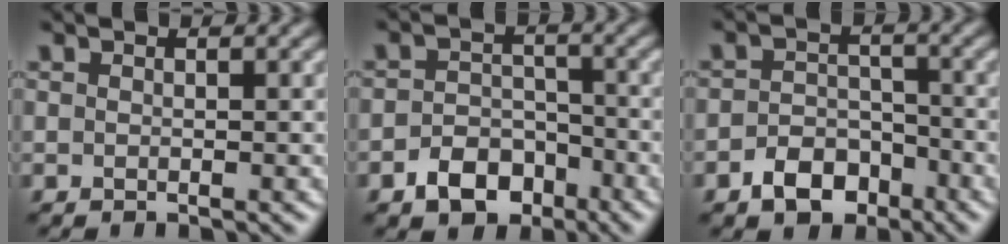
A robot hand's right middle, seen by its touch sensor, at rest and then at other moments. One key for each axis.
{"total": 4.3, "fx": -2.5, "fy": 2.9, "fz": 1.9, "tx": -0.030, "ty": -0.001, "tz": -0.044}
{"total": 3.9, "fx": -2.3, "fy": 2.6, "fz": 1.7, "tx": -0.025, "ty": 0.000, "tz": -0.044}